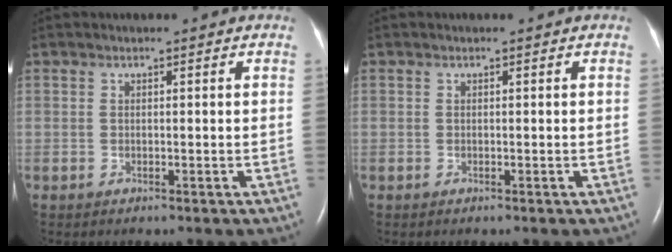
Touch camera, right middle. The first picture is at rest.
{"total": 0.0}